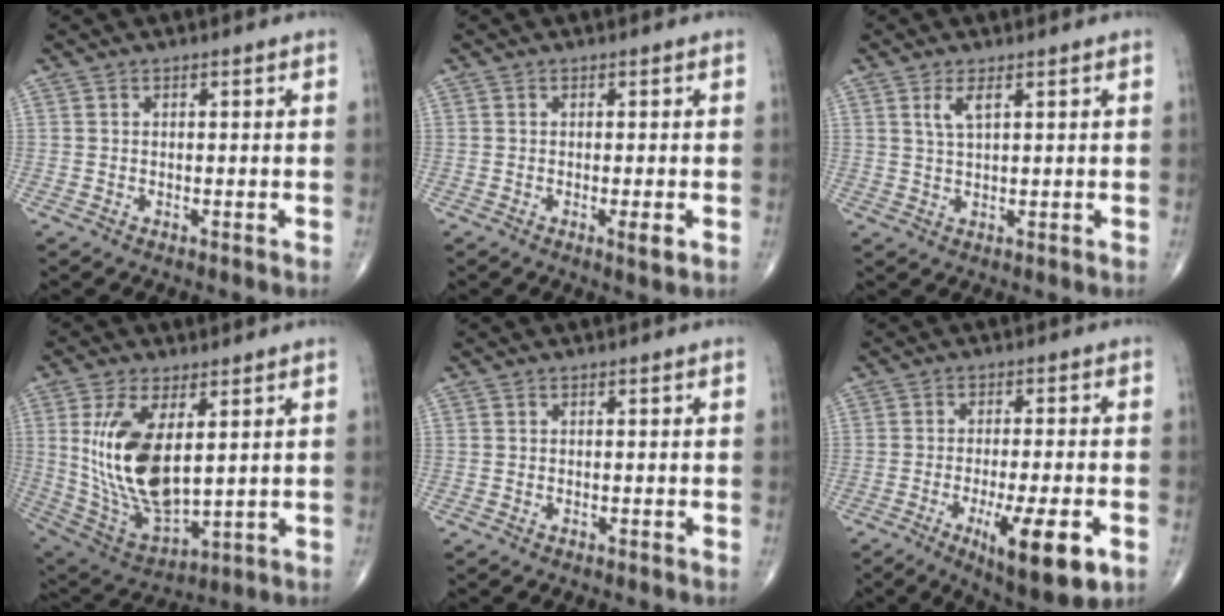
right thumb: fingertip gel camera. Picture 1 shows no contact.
{"total": 2.7, "force": [-0.8, 0.4, 2.5], "torque": [-0.038, -0.006, -0.012]}
{"total": 2.8, "force": [1.4, 0.8, 2.4], "torque": [-0.051, -0.003, 0.032]}
{"total": 17.3, "force": [3.4, 8.2, 14.8], "torque": [-0.285, -0.023, 0.086]}
{"total": 0.0}
{"total": 13.1, "force": [-5.0, 3.3, 11.7], "torque": [-0.178, -0.006, -0.068]}